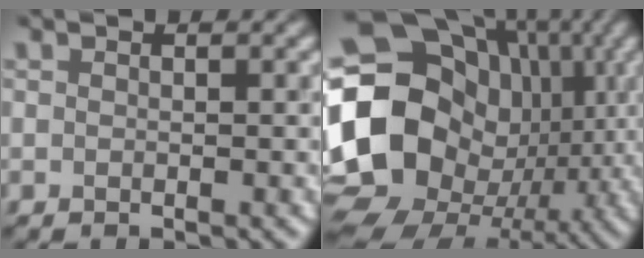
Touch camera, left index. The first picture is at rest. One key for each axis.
{"total": 19.2, "fx": -0.9, "fy": 15.6, "fz": 11.1, "tx": -0.199, "ty": 0.000, "tz": -0.040}